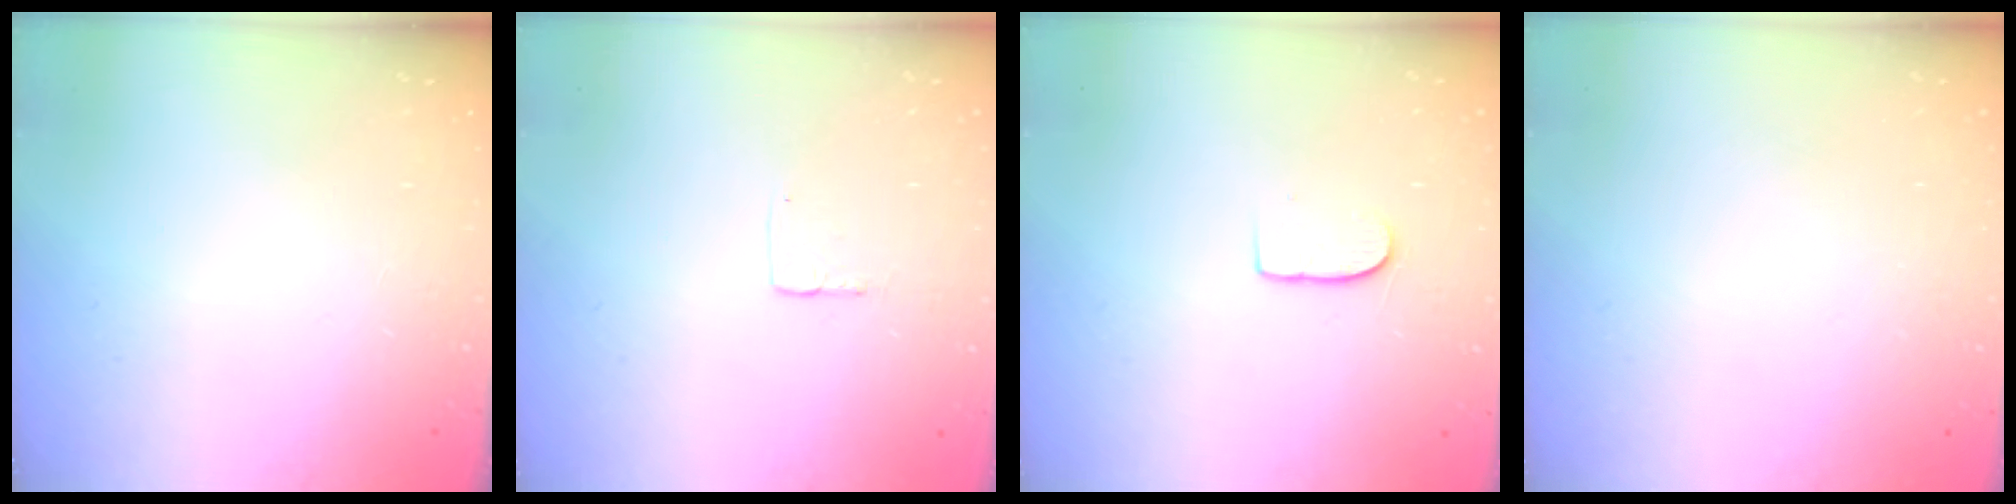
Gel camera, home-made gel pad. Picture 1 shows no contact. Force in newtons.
{"total": 2.7, "press": 2.7, "slide": 0.1}
{"total": 6.6, "press": 6.6, "slide": 0.7}
{"total": 0.0}